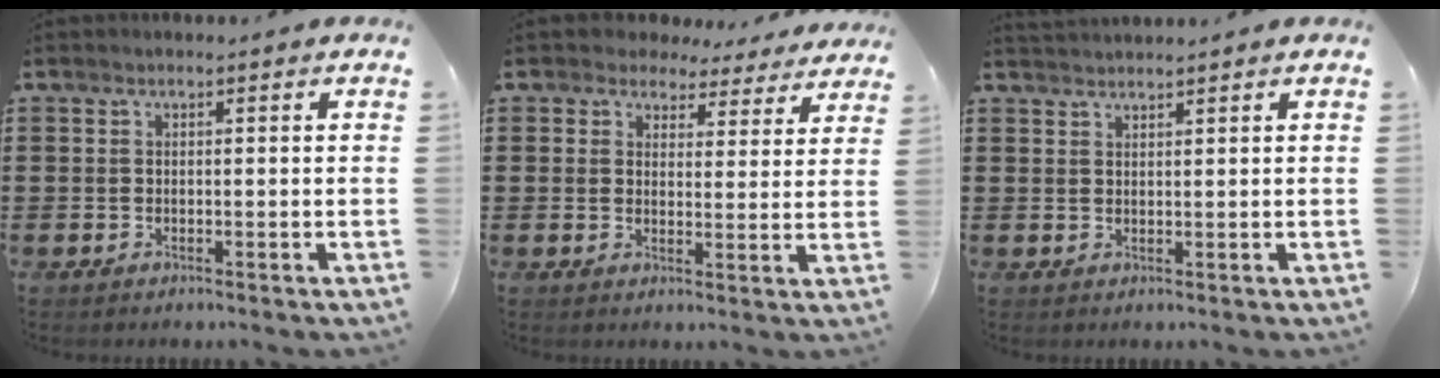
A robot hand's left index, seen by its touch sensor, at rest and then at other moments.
{"total": 3.8, "force": [3.5, 1.3, 0.5], "torque": [-0.028, -0.012, 0.061]}
{"total": 1.5, "force": [1.5, -0.2, 0.1], "torque": [-0.004, 0.001, 0.029]}